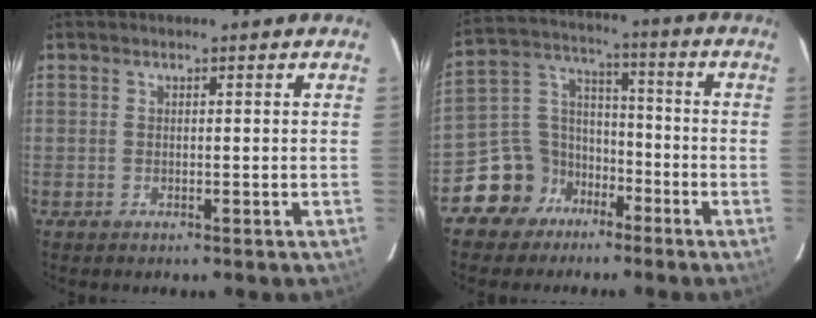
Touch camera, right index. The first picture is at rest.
{"total": 11.0, "force": [-7.0, 8.3, 1.5], "torque": [-0.051, 0.057, -0.122]}